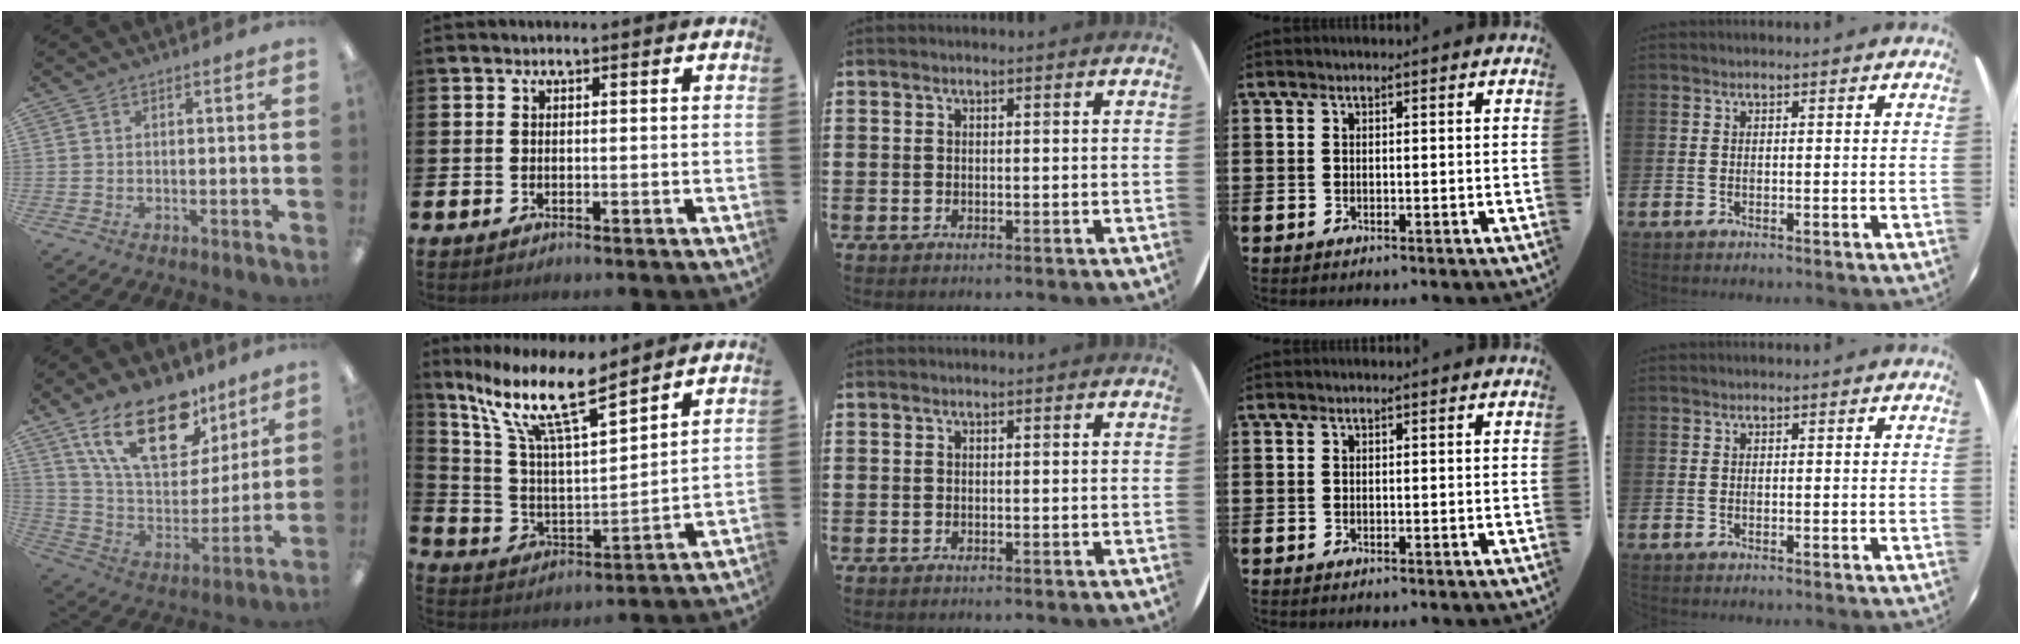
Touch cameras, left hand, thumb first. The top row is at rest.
{"thumb": {"total": 22.1, "force": [13.3, 11.3, 13.5], "torque": [-0.232, -0.063, 0.234]}, "index": {"total": 13.1, "force": [9.6, 3.0, 8.4], "torque": [-0.184, -0.039, 0.164]}}